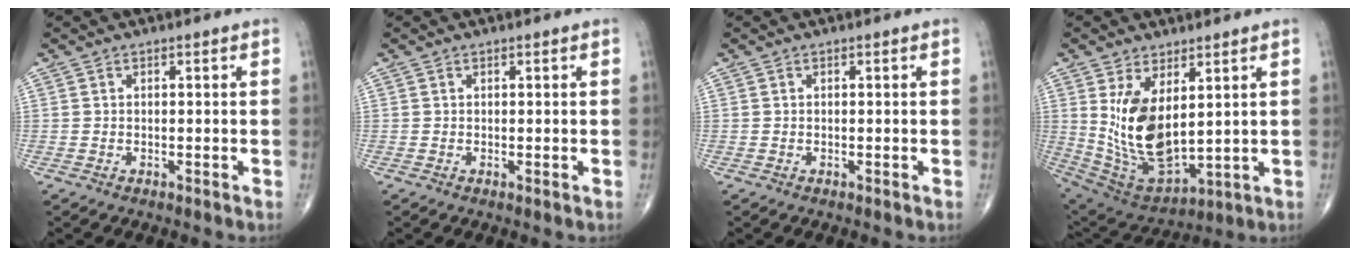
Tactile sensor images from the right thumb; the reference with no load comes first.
{"total": 0.0}
{"total": 0.0}
{"total": 14.8, "force": [3.3, 7.6, 12.2], "torque": [-0.215, -0.026, 0.092]}